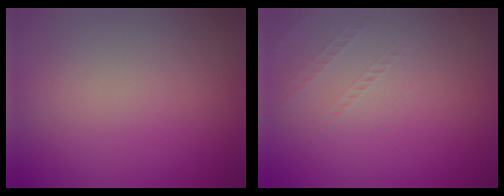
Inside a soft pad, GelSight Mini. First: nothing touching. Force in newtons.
{"total": 0.9, "press": 0.1, "slide": 0.9}